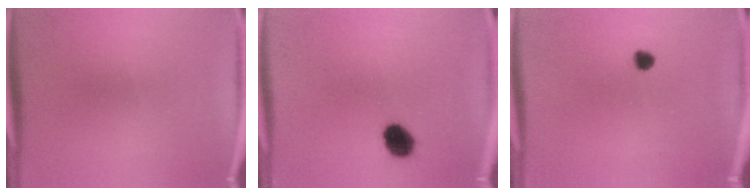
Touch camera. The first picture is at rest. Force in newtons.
{"total": 7.0}
{"total": 1.9}